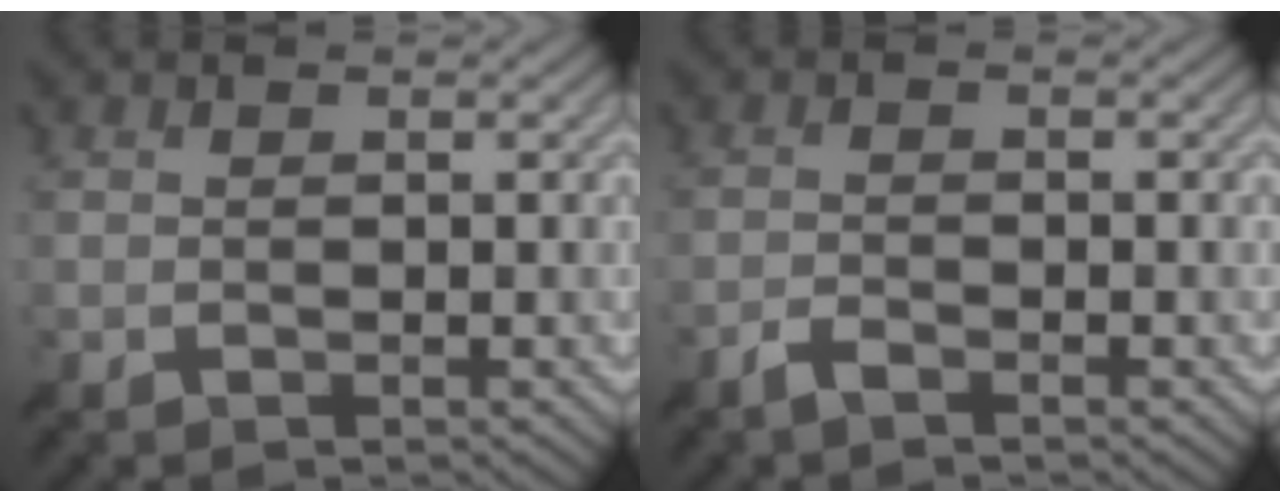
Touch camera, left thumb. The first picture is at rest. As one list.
[{"total": 1.6, "force": [-1.2, 0.3, 1.0], "torque": [-0.025, 0.002, -0.032]}]